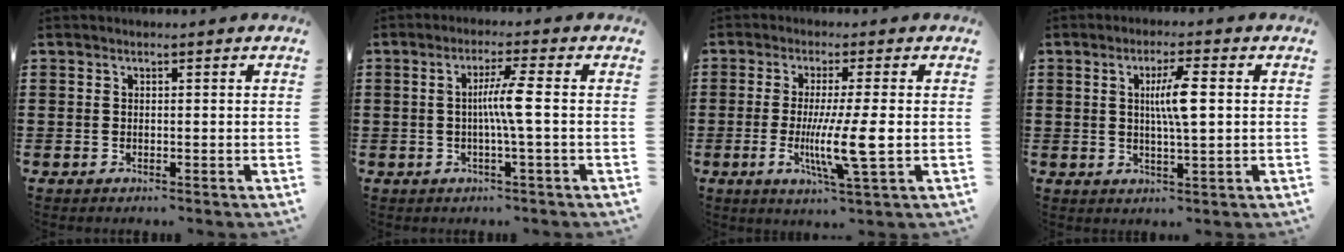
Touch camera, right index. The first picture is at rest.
{"total": 4.8, "force": [-0.3, -0.5, 4.8], "torque": [-0.088, -0.008, -0.012]}
{"total": 8.8, "force": [-1.3, 0.2, 8.7], "torque": [-0.167, -0.022, -0.026]}
{"total": 5.7, "force": [0.9, 0.7, 5.6], "torque": [-0.106, 0.001, 0.011]}